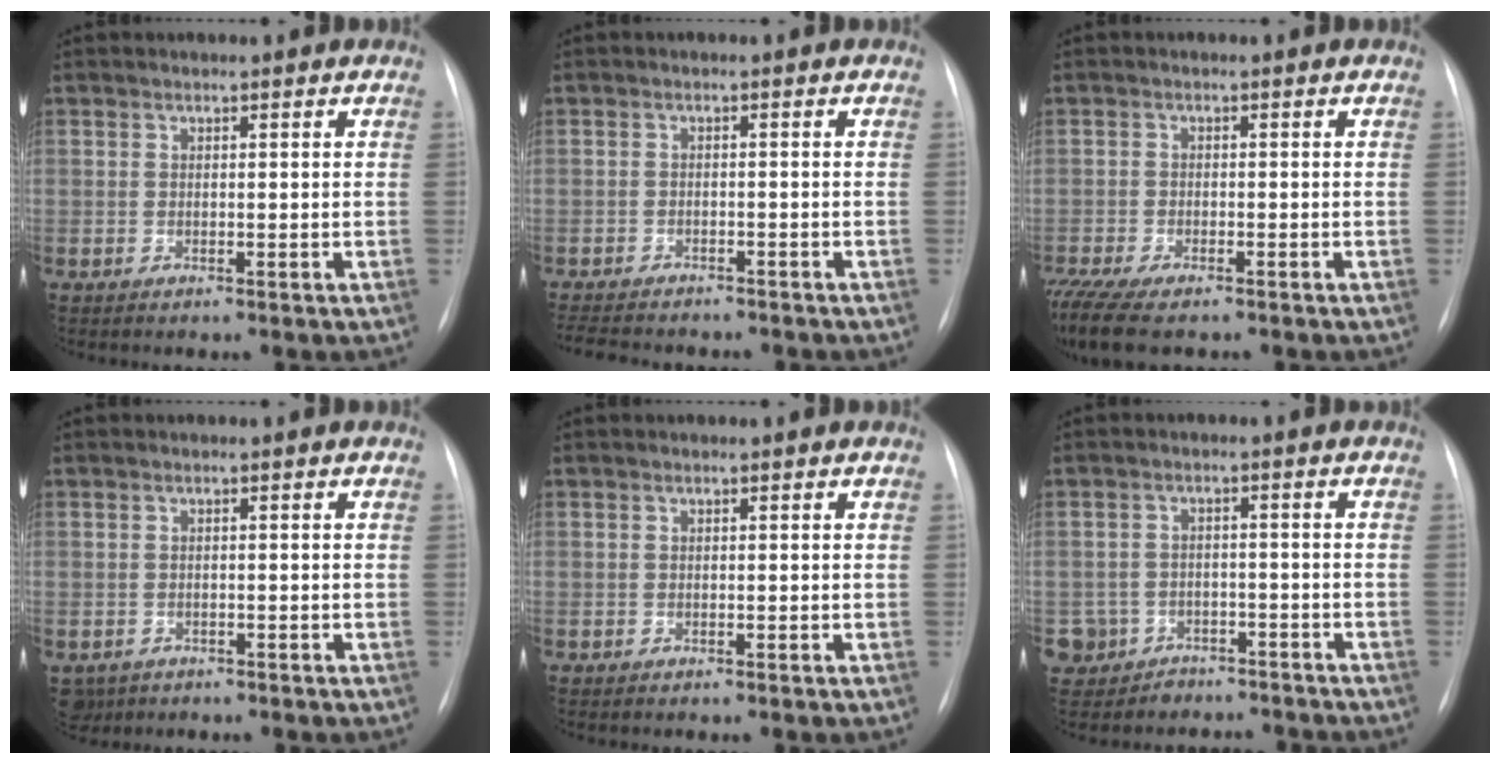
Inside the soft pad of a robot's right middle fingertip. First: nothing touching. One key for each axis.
{"total": 10.8, "fx": -9.3, "fy": 3.3, "fz": 4.3, "tx": -0.083, "ty": -0.007, "tz": -0.125}
{"total": 10.3, "fx": -7.9, "fy": 3.1, "fz": 5.8, "tx": -0.119, "ty": -0.013, "tz": -0.125}
{"total": 3.9, "fx": -2.2, "fy": 3.1, "fz": 0.8, "tx": -0.008, "ty": 0.001, "tz": -0.031}
{"total": 0.0}
{"total": 8.4, "fx": -6.1, "fy": 5.7, "fz": 0.8, "tx": -0.022, "ty": 0.022, "tz": -0.076}